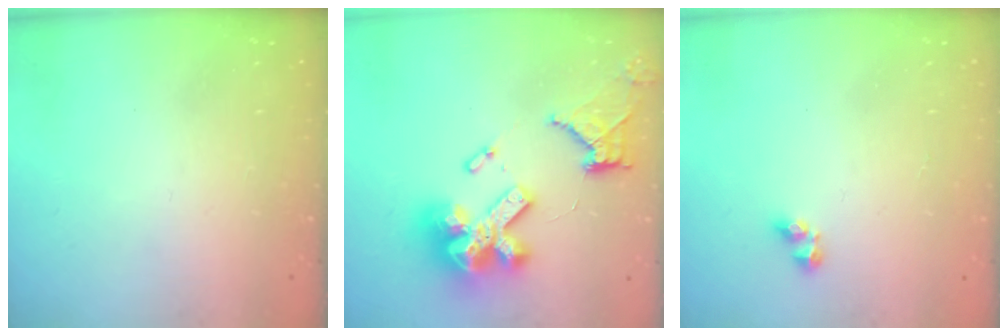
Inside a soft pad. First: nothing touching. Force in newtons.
{"total": 19.6, "press": 18.8, "slide": 5.5}
{"total": 2.9, "press": 2.6, "slide": 1.1}